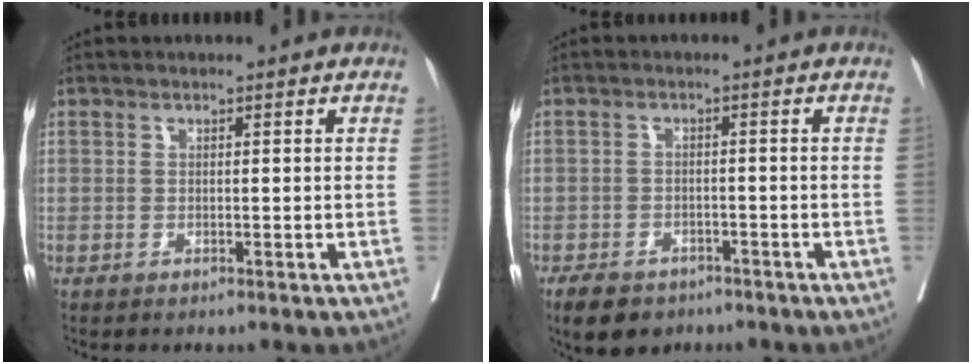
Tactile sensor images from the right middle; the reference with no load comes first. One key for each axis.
{"total": 6.2, "fx": -4.6, "fy": 3.3, "fz": 2.5, "tx": -0.042, "ty": -0.004, "tz": -0.066}